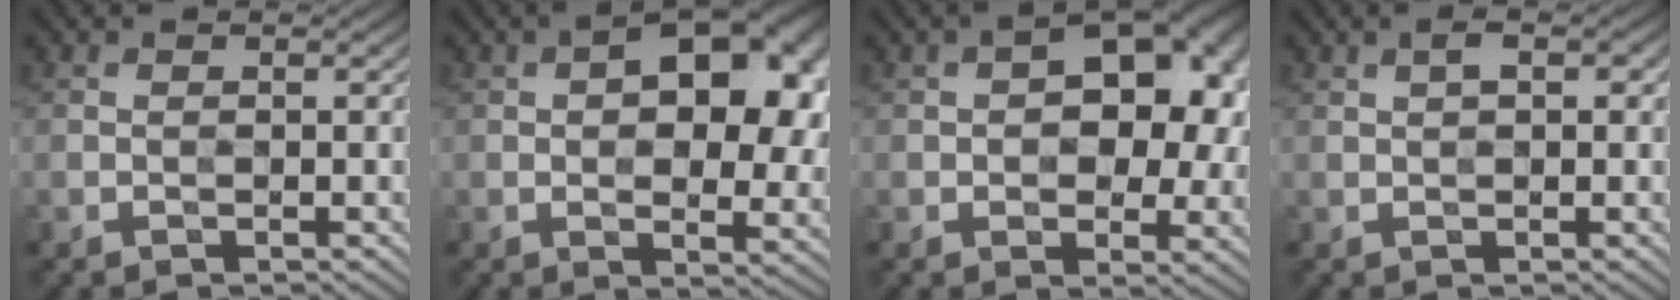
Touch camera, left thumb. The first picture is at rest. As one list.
[{"total": 15.5, "force": [4.0, 8.8, 12.2], "torque": [-0.138, 0.018, 0.047]}, {"total": 12.8, "force": [2.2, 7.9, 9.9], "torque": [-0.117, 0.013, 0.028]}, {"total": 2.0, "force": [0.8, 1.1, 1.5], "torque": [-0.022, 0.003, 0.014]}]